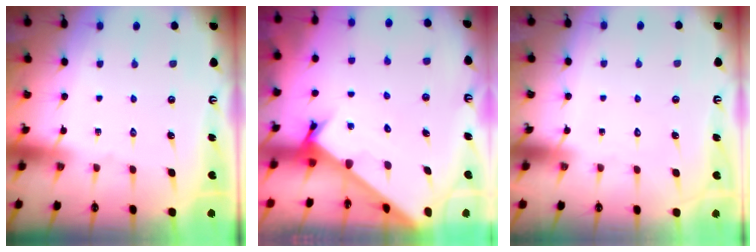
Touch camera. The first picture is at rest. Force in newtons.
{"total": 2.4, "press": 2.4, "slide": 0.1}
{"total": 1.6, "press": 1.6, "slide": 0.1}